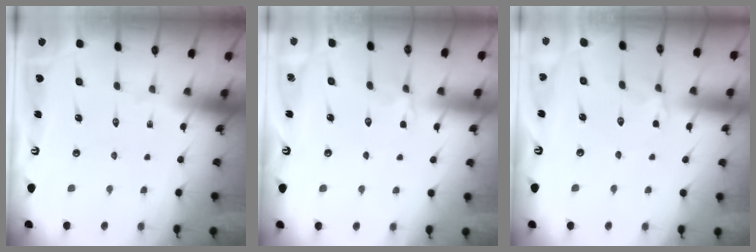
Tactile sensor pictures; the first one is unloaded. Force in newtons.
{"total": 2.3, "press": 2.0, "slide": 1.2}
{"total": 1.9, "press": 1.8, "slide": 0.7}